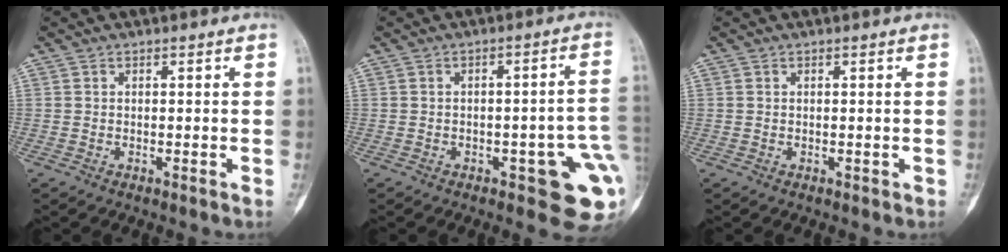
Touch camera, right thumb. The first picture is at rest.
{"total": 12.1, "force": [-3.6, 4.6, 10.6], "torque": [-0.098, 0.022, -0.038]}
{"total": 0.0}